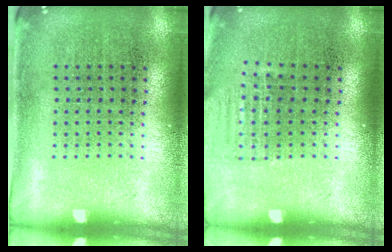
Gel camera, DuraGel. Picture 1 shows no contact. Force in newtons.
{"total": 0.9, "press": 0.9, "slide": 0.3}